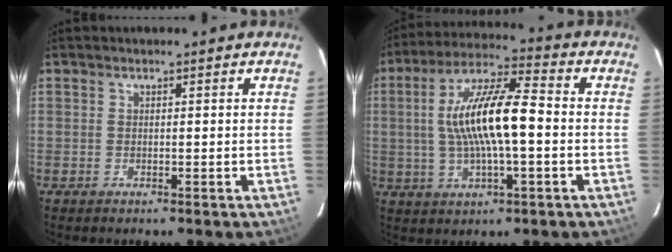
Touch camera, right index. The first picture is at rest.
{"total": 14.2, "force": [-0.3, 3.4, 13.8], "torque": [-0.259, 0.014, -0.008]}